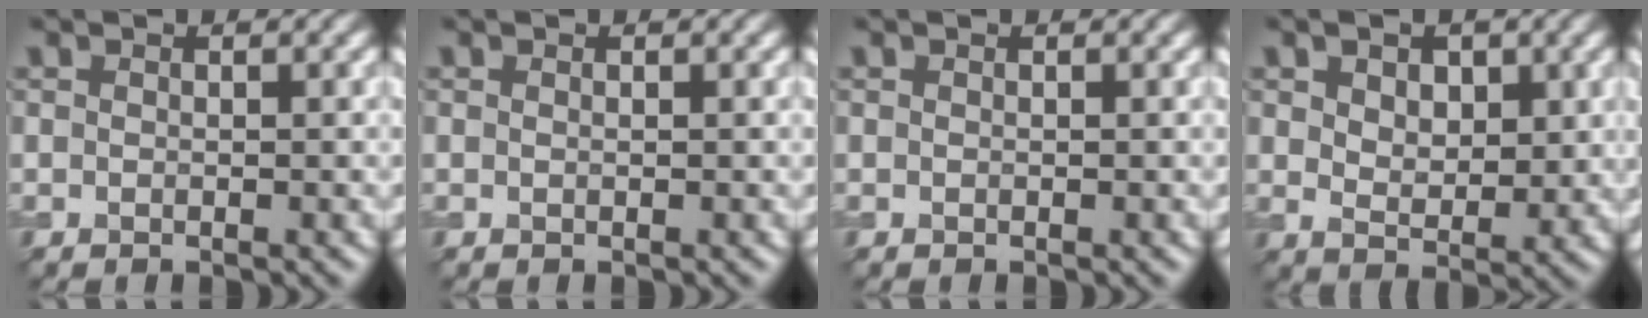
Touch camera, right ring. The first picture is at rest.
{"total": 0.0}
{"total": 0.0}
{"total": 4.2, "force": [1.5, 2.7, 2.8], "torque": [-0.046, -0.007, 0.025]}